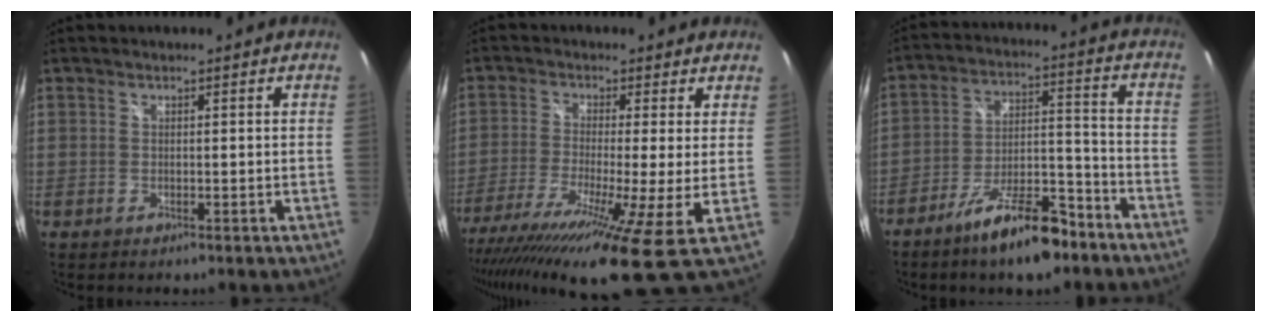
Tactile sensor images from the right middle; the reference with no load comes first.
{"total": 16.8, "force": [-9.1, 0.5, 14.1], "torque": [-0.271, -0.077, -0.158]}
{"total": 13.3, "force": [-9.7, 4.0, 8.1], "torque": [-0.141, 0.013, -0.152]}